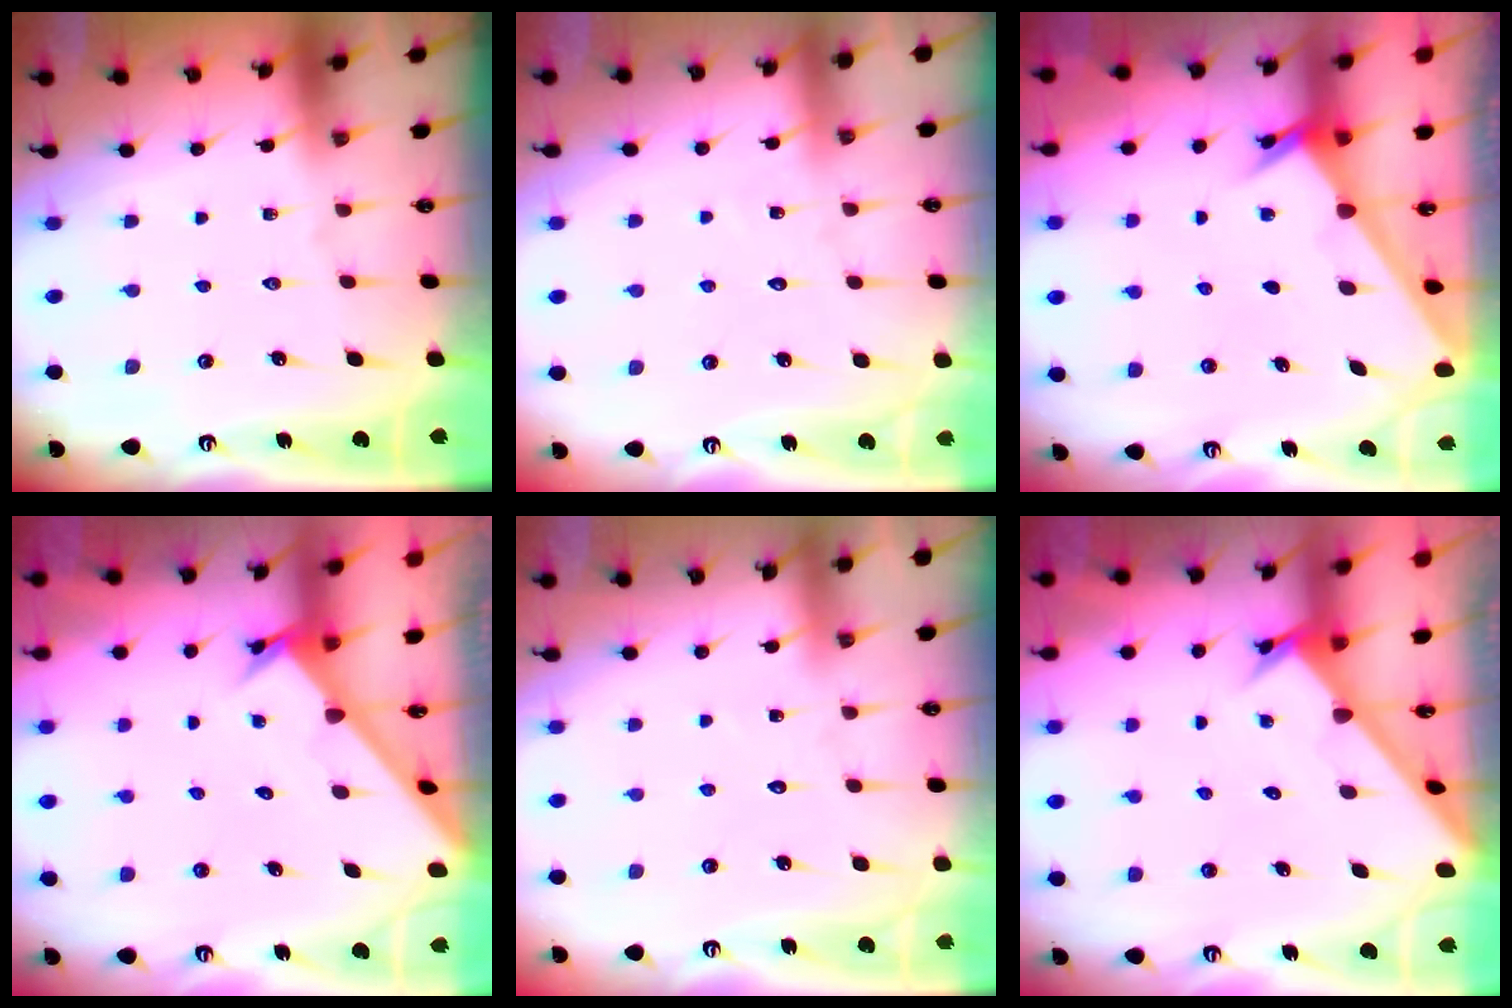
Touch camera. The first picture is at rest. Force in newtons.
{"total": 4.9, "press": 4.9, "slide": 0.4}
{"total": 2.2, "press": 2.2, "slide": 0.2}
{"total": 2.6, "press": 2.6, "slide": 0.2}
{"total": 4.2, "press": 4.2, "slide": 0.5}
{"total": 2.5, "press": 2.5, "slide": 0.2}